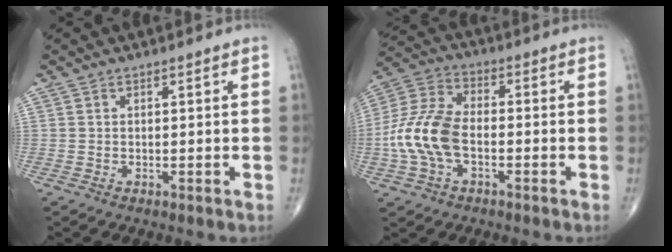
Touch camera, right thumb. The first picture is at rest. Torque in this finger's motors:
{"motor_torque": [-0.01, 0.82, 0.83, -0.51, 0.41]}